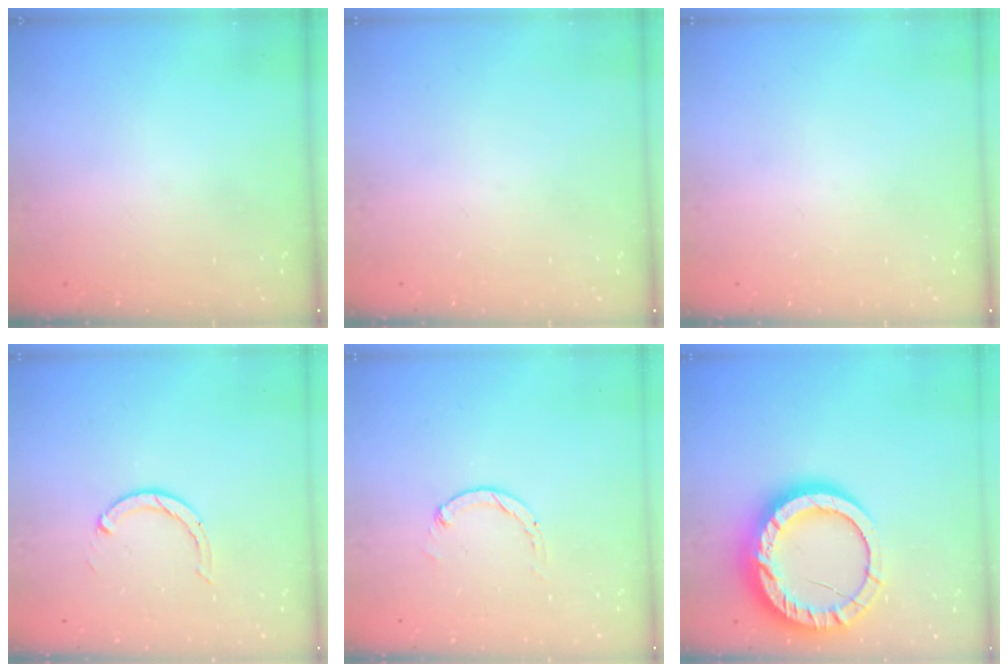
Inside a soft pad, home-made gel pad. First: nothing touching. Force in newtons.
{"total": 0.0}
{"total": 0.0}
{"total": 2.2, "press": 2.2, "slide": 0.3}
{"total": 1.2, "press": 1.2, "slide": 0.3}
{"total": 19.6, "press": 19.5, "slide": 1.8}